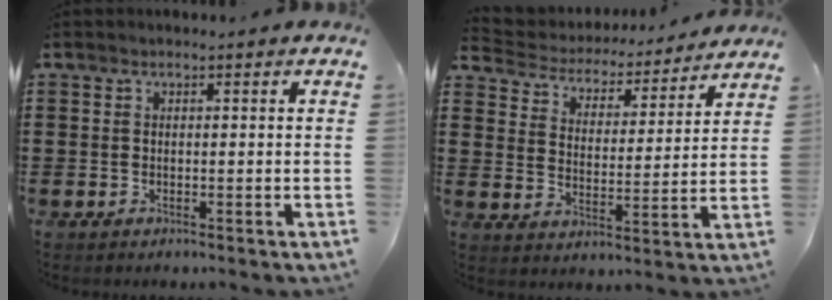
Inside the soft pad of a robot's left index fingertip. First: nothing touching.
{"total": 4.0, "force": [4.0, 0.6, 0.2], "torque": [-0.030, -0.034, 0.061]}